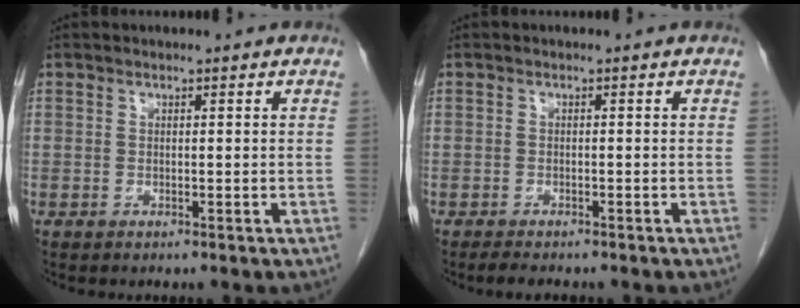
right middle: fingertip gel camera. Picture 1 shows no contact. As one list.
[{"total": 2.2, "force": [-1.9, 0.5, 1.0], "torque": [-0.028, -0.009, -0.026]}]